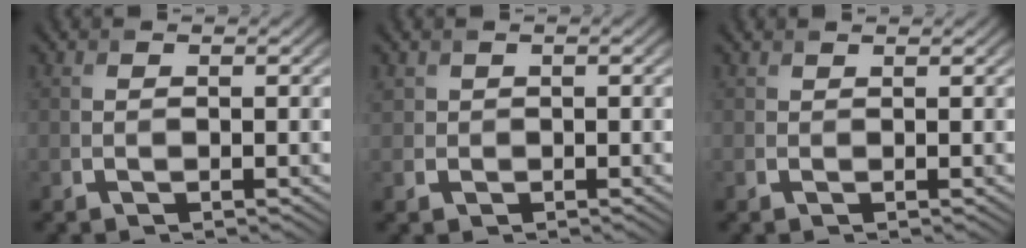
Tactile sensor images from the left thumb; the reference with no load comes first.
{"total": 1.2, "force": [0.1, 1.1, -0.4], "torque": [0.010, -0.003, -0.002]}
{"total": 0.7, "force": [0.2, -0.2, -0.6], "torque": [0.016, 0.001, 0.000]}